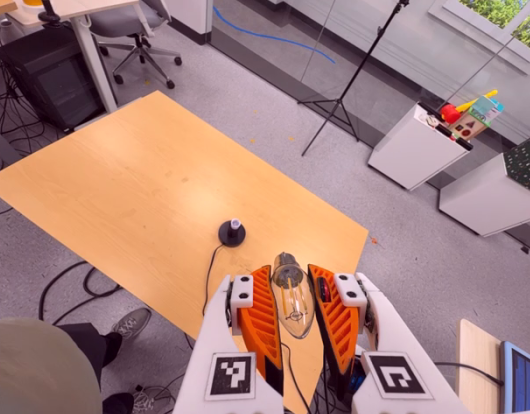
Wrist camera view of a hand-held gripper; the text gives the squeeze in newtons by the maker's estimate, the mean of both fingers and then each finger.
{"total": 19.3, "left": 21.4, "right": 17.2}